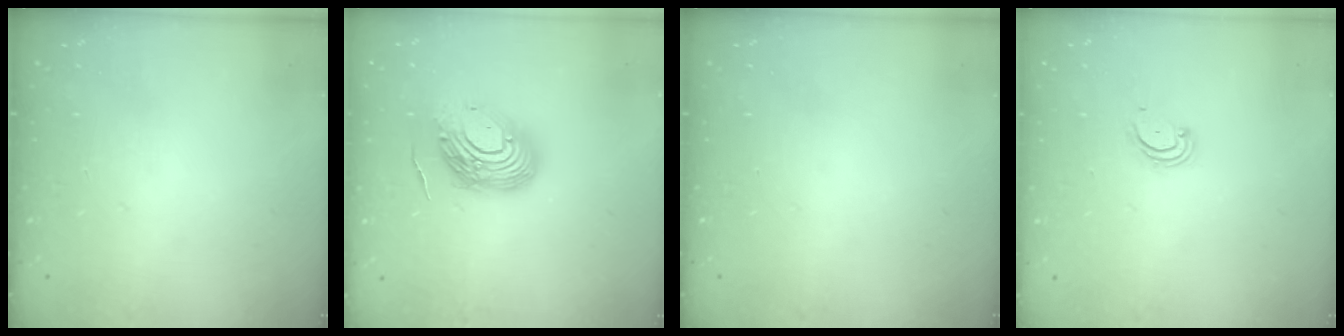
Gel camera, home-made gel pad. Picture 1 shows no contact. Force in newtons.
{"total": 14.4, "press": 14.2, "slide": 2.0}
{"total": 0.0}
{"total": 2.9, "press": 2.9, "slide": 0.3}